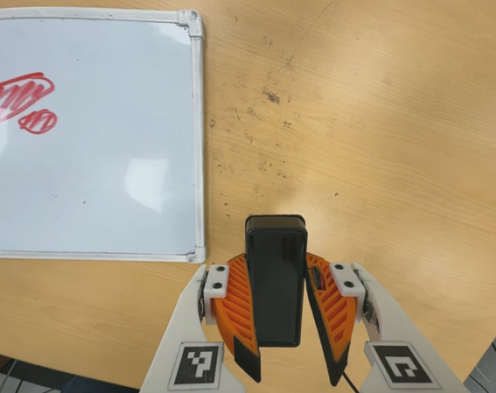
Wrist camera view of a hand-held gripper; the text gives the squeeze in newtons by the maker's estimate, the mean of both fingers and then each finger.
{"total": 9.1, "left": 7.6, "right": 10.7}